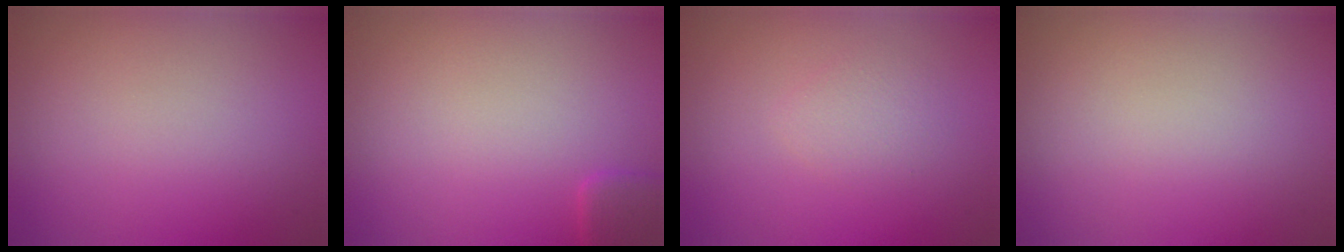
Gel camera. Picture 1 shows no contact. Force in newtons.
{"total": 1.6, "press": 1.6, "slide": 0.1}
{"total": 1.4, "press": 1.4, "slide": 0.0}
{"total": 0.0}